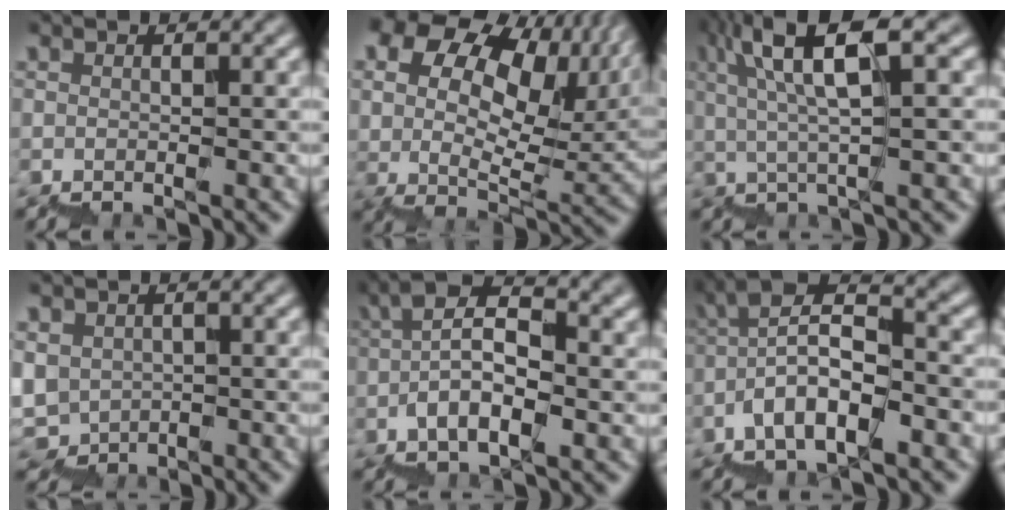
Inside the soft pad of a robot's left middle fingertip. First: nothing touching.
{"total": 16.5, "force": [7.4, 9.7, 11.1], "torque": [-0.165, 0.030, 0.149]}
{"total": 6.5, "force": [3.8, 1.1, 5.1], "torque": [-0.071, 0.021, 0.065]}
{"total": 1.9, "force": [0.5, 1.8, -0.4], "torque": [0.004, -0.002, 0.009]}
{"total": 5.3, "force": [-0.5, 1.9, 4.9], "torque": [-0.095, 0.029, -0.011]}
{"total": 6.7, "force": [-2.0, 2.9, 5.7], "torque": [-0.107, 0.029, -0.033]}